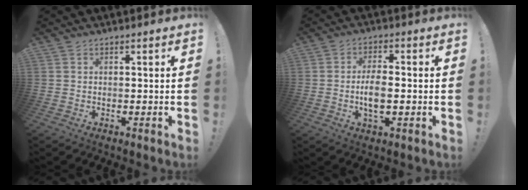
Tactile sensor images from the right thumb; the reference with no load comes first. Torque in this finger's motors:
{"motor_torque": [0.00, 0.47, 0.31, 0.29, 0.05]}